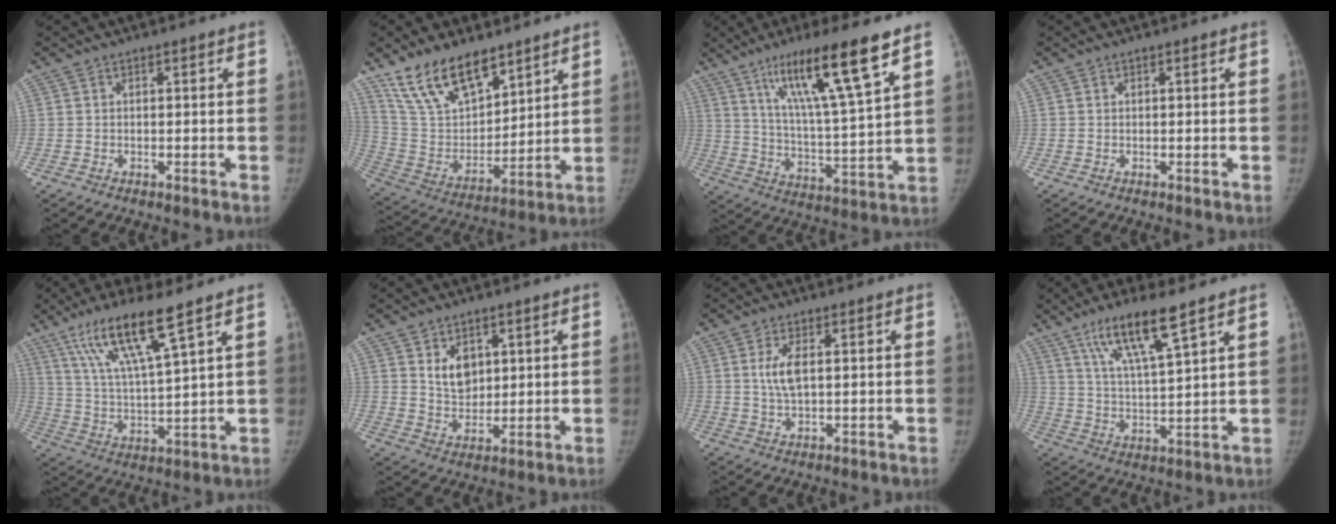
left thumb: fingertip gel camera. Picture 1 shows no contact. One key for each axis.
{"total": 16.5, "fx": 12.1, "fy": 7.3, "fz": 8.6, "tx": -0.117, "ty": -0.061, "tz": 0.240}
{"total": 17.5, "fx": 10.5, "fy": 1.3, "fz": 14.0, "tx": -0.230, "ty": -0.049, "tz": 0.184}
{"total": 0.0}
{"total": 13.5, "fx": 8.4, "fy": 1.2, "fz": 10.5, "tx": -0.200, "ty": -0.036, "tz": 0.169}
{"total": 6.0, "fx": 2.5, "fy": 4.2, "fz": 3.5, "tx": -0.032, "ty": -0.024, "tz": 0.053}
{"total": 4.6, "fx": 1.0, "fy": 1.9, "fz": 4.1, "tx": -0.084, "ty": -0.005, "tz": 0.023}
{"total": 11.6, "fx": 7.3, "fy": 1.3, "fz": 8.9, "tx": -0.162, "ty": -0.034, "tz": 0.142}